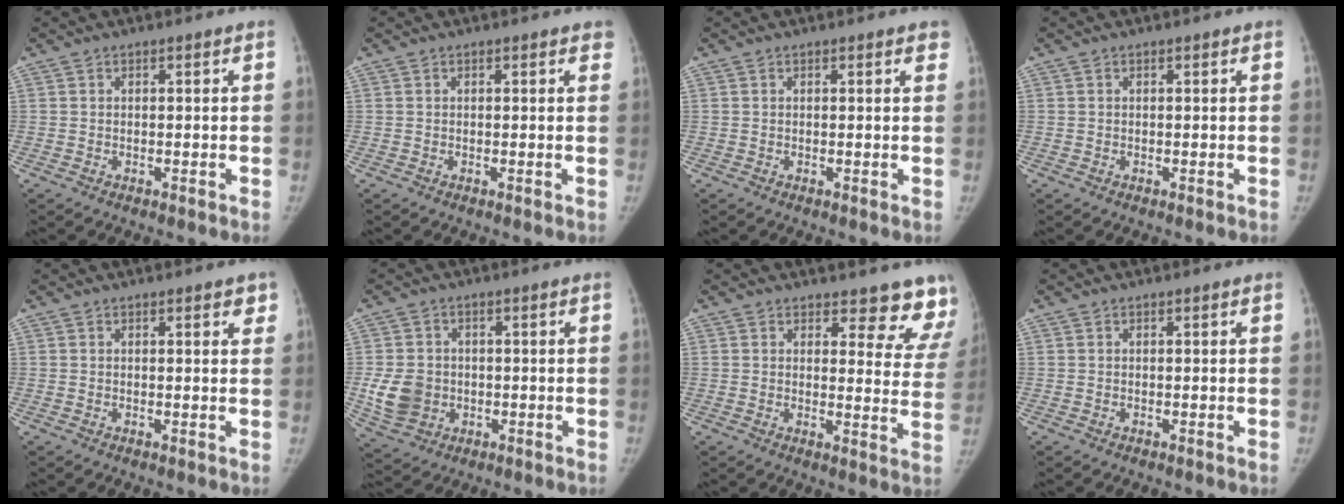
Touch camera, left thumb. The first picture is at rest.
{"total": 1.0, "force": [0.7, 0.4, 0.6], "torque": [0.000, 0.001, 0.004]}
{"total": 1.4, "force": [1.0, 0.5, 0.9], "torque": [-0.003, 0.000, 0.008]}
{"total": 0.0}
{"total": 2.4, "force": [1.4, 0.9, 1.7], "torque": [-0.007, -0.003, 0.013]}
{"total": 8.0, "force": [-1.0, 6.8, 4.1], "torque": [-0.064, 0.003, -0.009]}
{"total": 11.9, "force": [11.0, 4.0, 2.2], "torque": [0.032, -0.089, 0.096]}
{"total": 0.0}